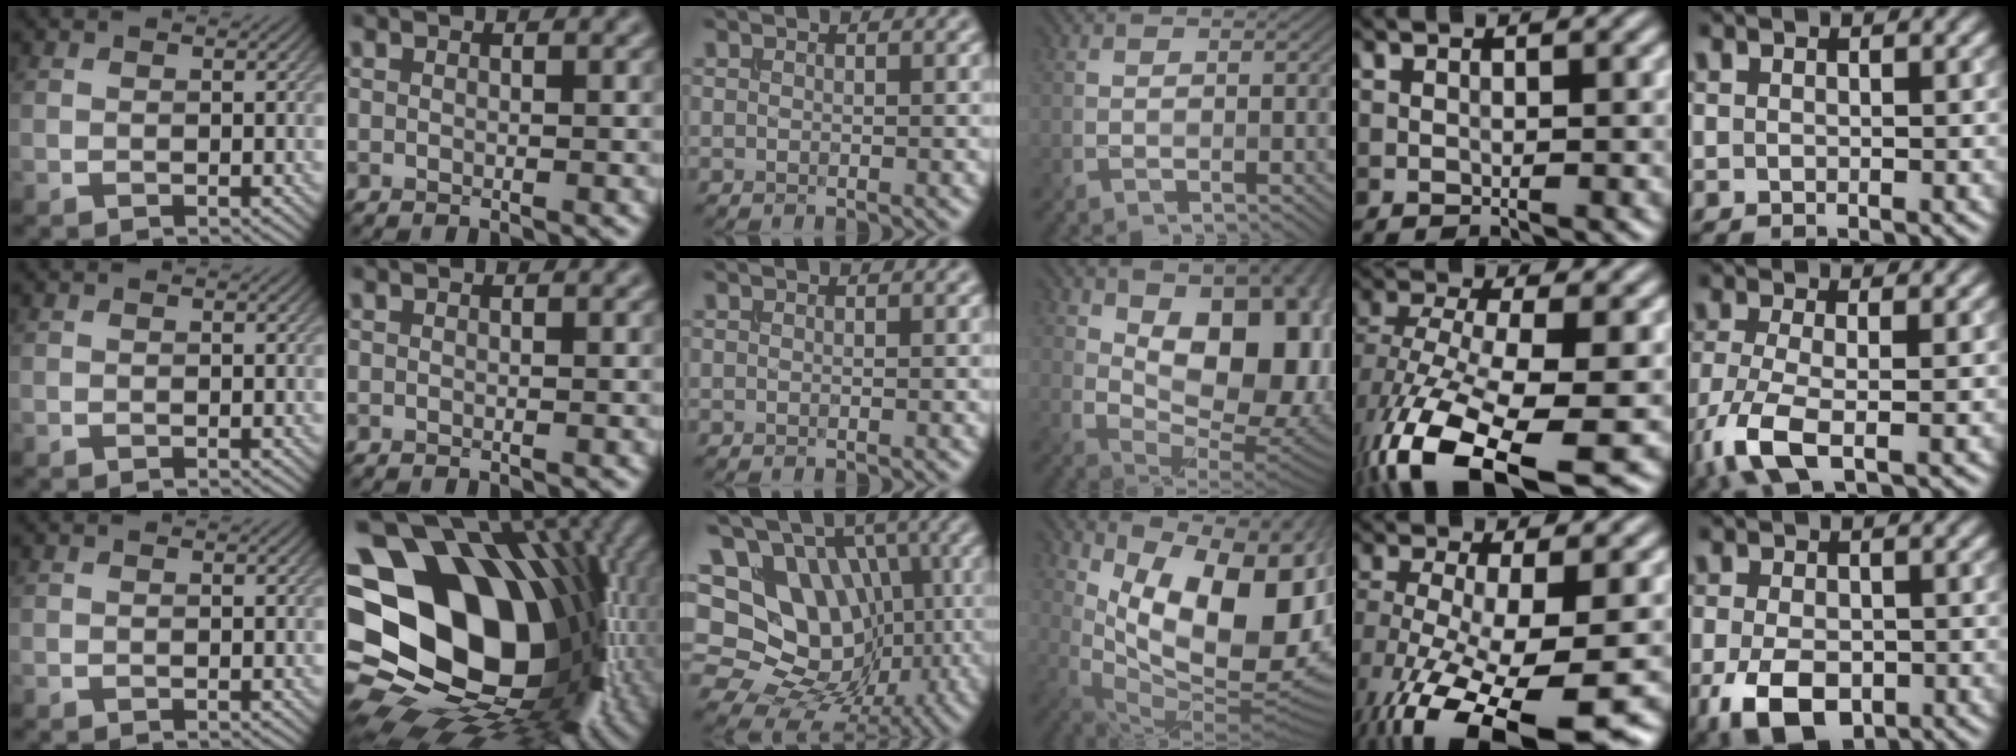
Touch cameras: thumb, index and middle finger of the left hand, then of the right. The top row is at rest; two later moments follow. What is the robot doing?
{"motion": "insert", "object": "drawer"}